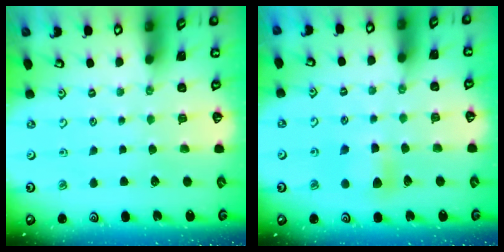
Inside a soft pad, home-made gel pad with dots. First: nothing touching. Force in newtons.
{"total": 7.1, "press": 7.0, "slide": 0.9}